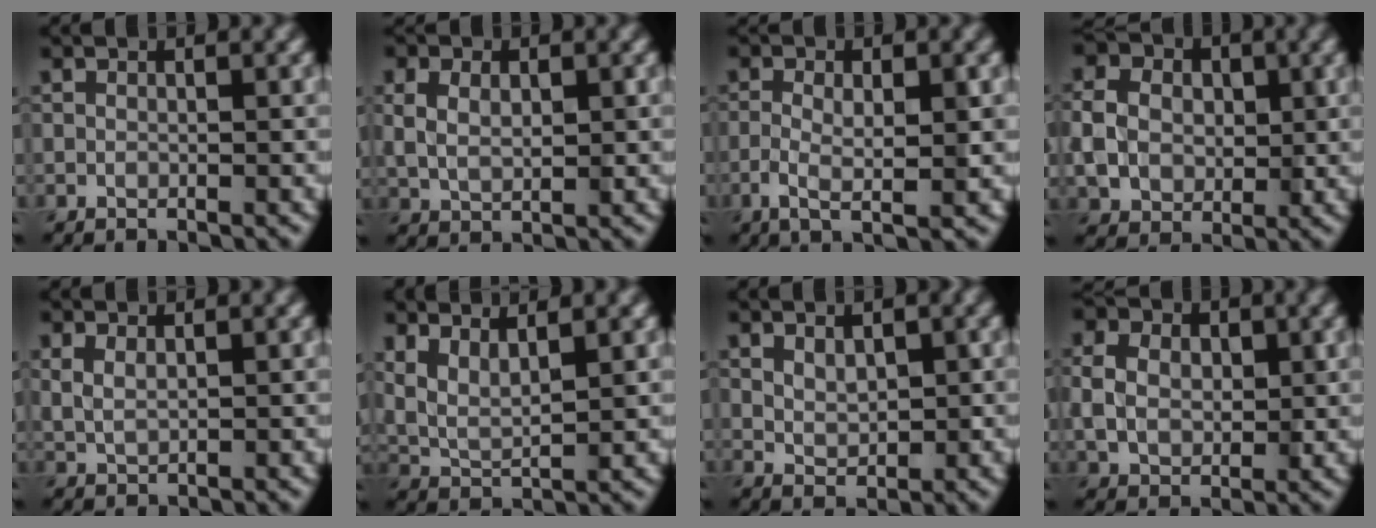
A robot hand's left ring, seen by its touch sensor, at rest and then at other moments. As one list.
[{"total": 3.6, "force": [0.8, 2.4, 2.6], "torque": [-0.044, 0.002, 0.020]}, {"total": 3.5, "force": [-0.4, 1.1, 3.3], "torque": [-0.063, -0.004, -0.009]}, {"total": 6.7, "force": [0.8, 5.5, 3.7], "torque": [-0.087, 0.013, 0.003]}, {"total": 1.6, "force": [0.7, 0.8, 1.2], "torque": [-0.030, -0.001, 0.018]}, {"total": 3.4, "force": [2.0, 1.1, 2.5], "torque": [-0.058, -0.005, 0.043]}, {"total": 2.2, "force": [0.8, 1.3, 1.6], "torque": [-0.026, -0.002, 0.019]}, {"total": 5.6, "force": [1.1, 4.4, 3.3], "torque": [-0.072, 0.007, 0.008]}]